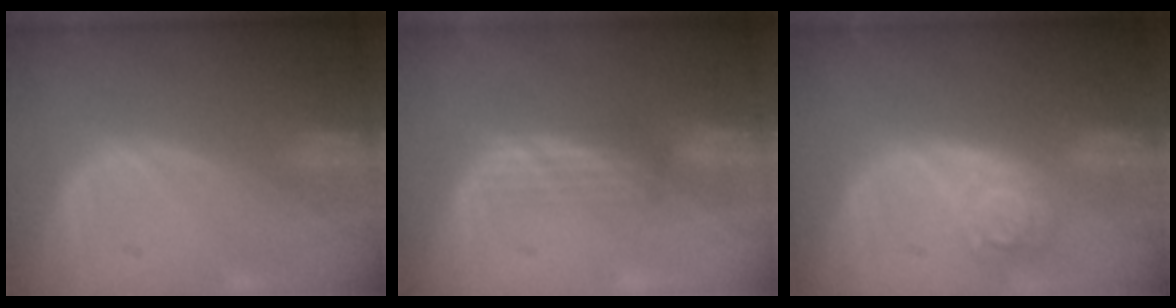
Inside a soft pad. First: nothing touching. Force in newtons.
{"total": 2.1, "press": 2.1, "slide": 0.2}
{"total": 5.3, "press": 4.7, "slide": 2.3}